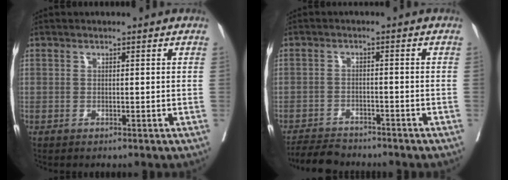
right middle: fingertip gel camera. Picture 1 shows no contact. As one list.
[{"total": 5.3, "force": [-5.1, 1.1, 0.8], "torque": [-0.011, -0.014, -0.088]}]